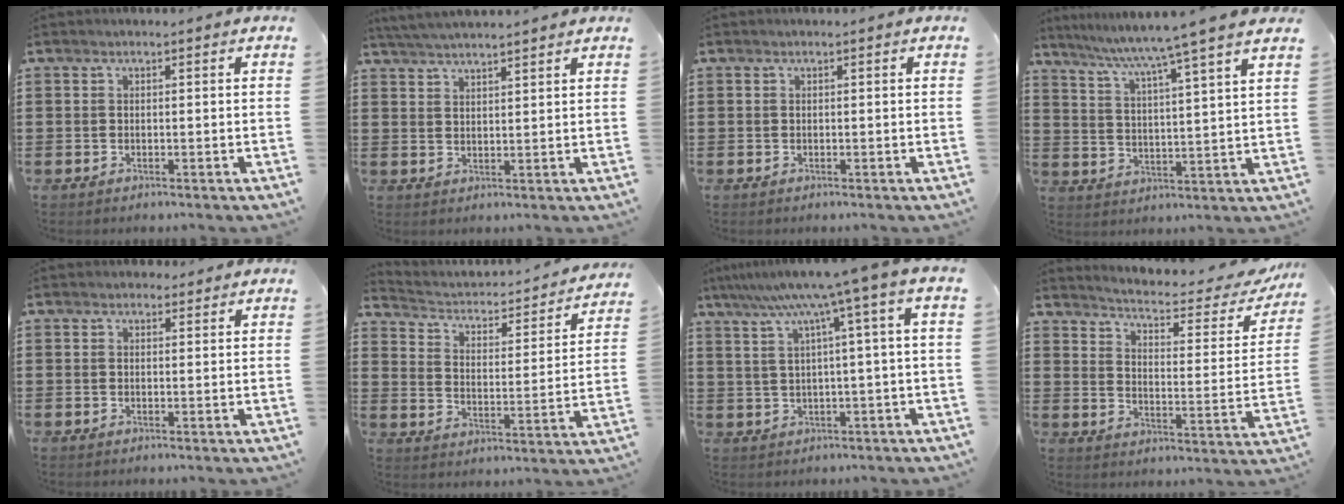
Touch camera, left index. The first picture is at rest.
{"total": 3.4, "force": [3.3, -0.3, 0.7], "torque": [-0.022, -0.006, 0.062]}
{"total": 0.0}
{"total": 6.5, "force": [5.5, -1.7, 3.0], "torque": [-0.082, -0.043, 0.084]}
{"total": 1.4, "force": [1.2, 0.8, 0.2], "torque": [0.001, 0.002, 0.021]}
{"total": 2.1, "force": [1.5, 1.1, 0.8], "torque": [-0.032, -0.021, 0.014]}
{"total": 7.2, "force": [2.6, -0.9, 6.6], "torque": [-0.133, -0.016, 0.037]}
{"total": 3.7, "force": [3.2, 0.4, 1.8], "torque": [-0.053, -0.027, 0.045]}